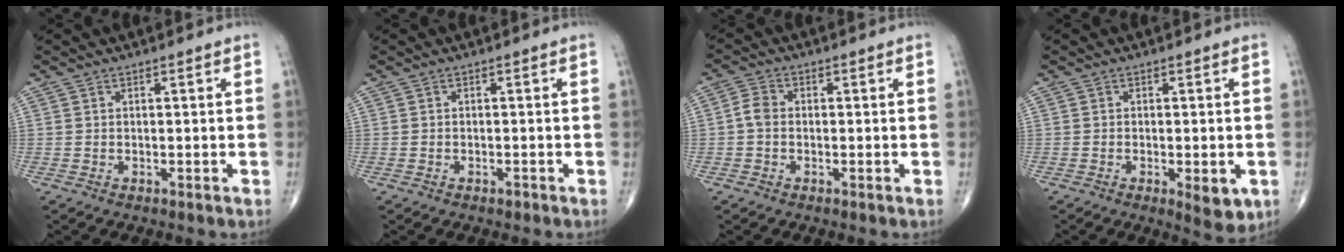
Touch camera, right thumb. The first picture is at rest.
{"total": 0.6, "force": [-0.5, 0.3, 0.3], "torque": [-0.004, 0.001, -0.008]}
{"total": 3.0, "force": [-0.4, 2.3, 2.0], "torque": [-0.035, 0.009, -0.015]}
{"total": 5.1, "force": [-1.6, 1.9, 4.5], "torque": [-0.053, -0.009, -0.017]}